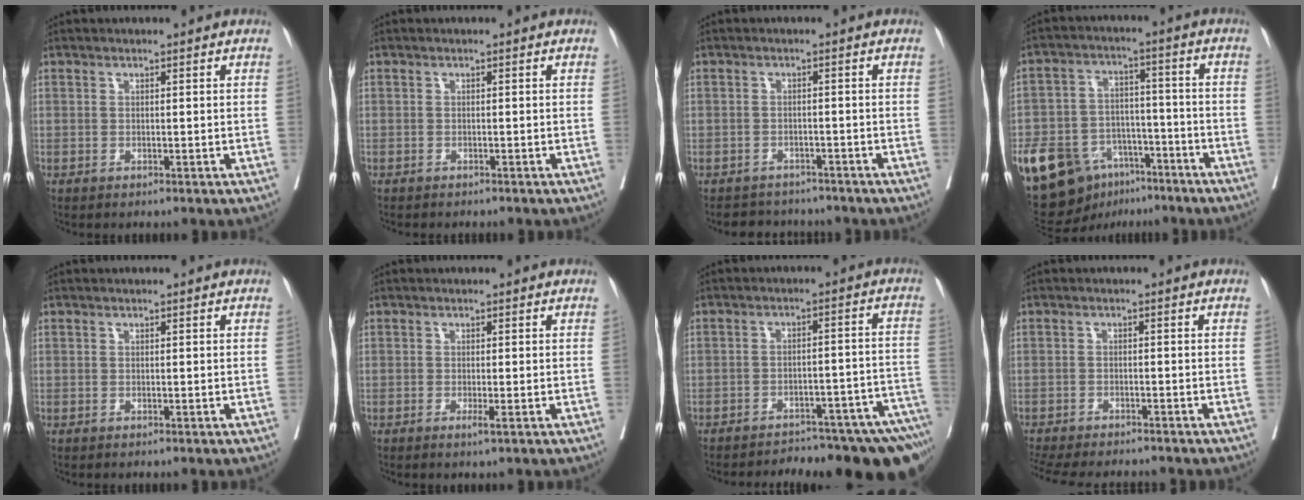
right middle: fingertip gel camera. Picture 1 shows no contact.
{"total": 2.9, "force": [-2.6, 0.6, 1.2], "torque": [-0.017, -0.004, -0.031]}
{"total": 4.6, "force": [-4.2, 1.9, -0.2], "torque": [0.008, 0.005, -0.058]}
{"total": 16.6, "force": [-9.6, 10.4, 8.5], "torque": [-0.159, 0.021, -0.153]}
{"total": 0.0}
{"total": 1.2, "force": [-0.6, -0.1, 1.1], "torque": [-0.017, -0.003, -0.010]}
{"total": 22.7, "force": [-20.0, 4.5, 9.8], "torque": [-0.074, 0.007, -0.245]}
{"total": 13.6, "force": [-12.1, 2.7, 5.5], "torque": [-0.119, -0.019, -0.166]}